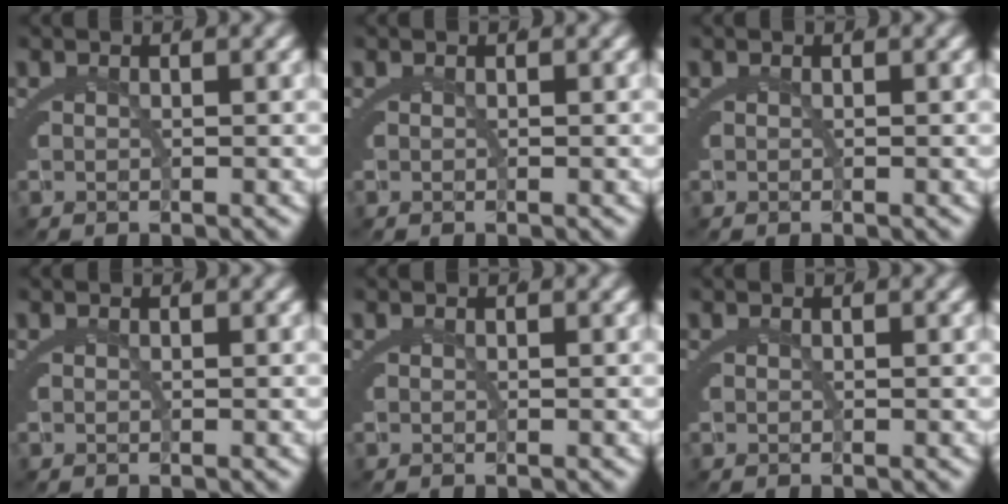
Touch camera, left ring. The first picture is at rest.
{"total": 0.0}
{"total": 0.0}
{"total": 0.0}
{"total": 0.0}
{"total": 0.0}